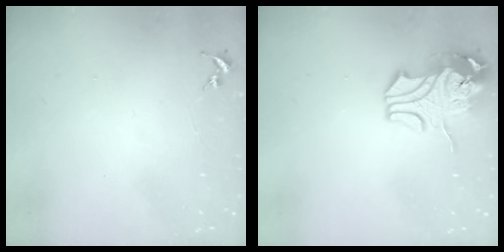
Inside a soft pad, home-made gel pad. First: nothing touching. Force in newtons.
{"total": 12.4, "press": 12.3, "slide": 2.0}